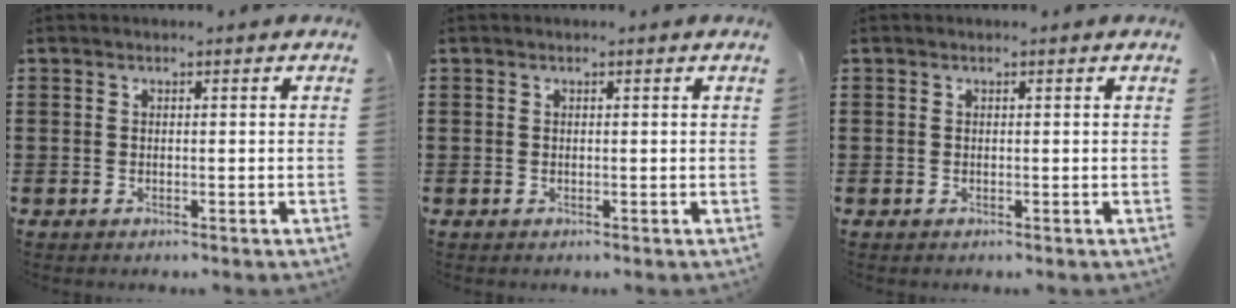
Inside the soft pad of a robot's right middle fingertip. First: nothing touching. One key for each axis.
{"total": 0.0}
{"total": 0.0}